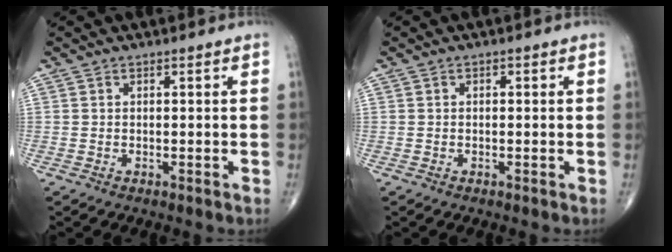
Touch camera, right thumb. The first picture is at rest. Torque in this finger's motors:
{"motor_torque": [-0.41, -0.08, -0.31, -0.31, -0.03]}